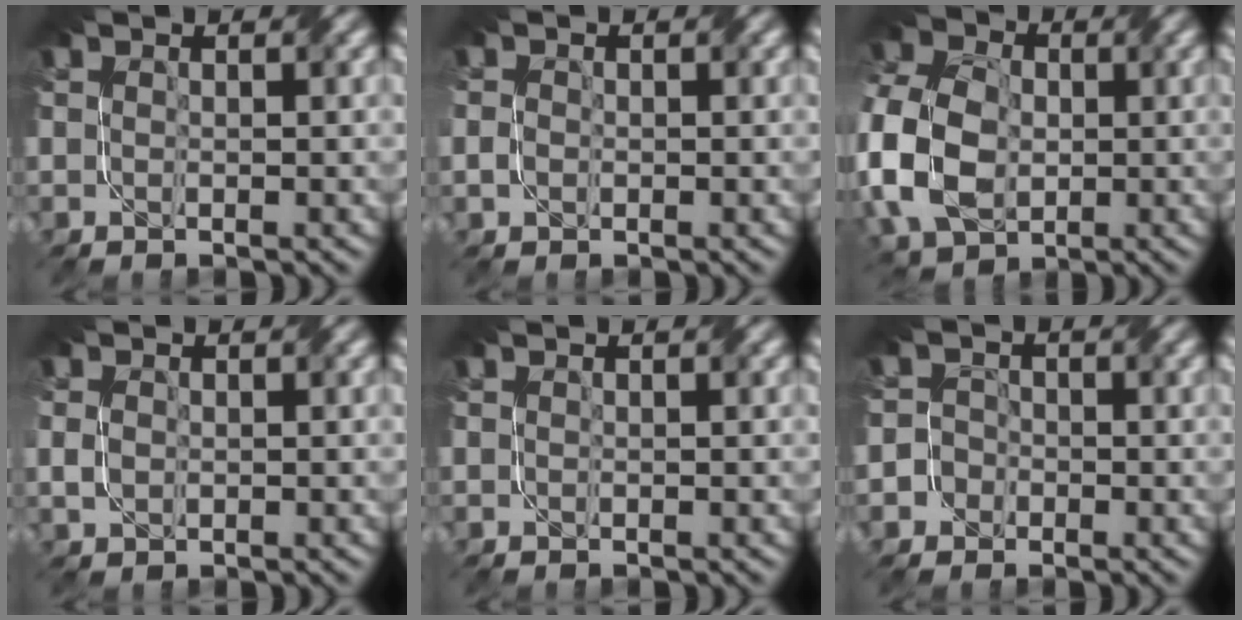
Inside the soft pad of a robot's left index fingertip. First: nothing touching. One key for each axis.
{"total": 0.9, "fx": -0.7, "fy": 0.3, "fz": 0.4, "tx": -0.006, "ty": 0.001, "tz": -0.018}
{"total": 11.7, "fx": -2.3, "fy": 8.2, "fz": 8.1, "tx": -0.213, "ty": 0.004, "tz": -0.066}
{"total": 1.2, "fx": -0.4, "fy": 0.7, "fz": 0.8, "tx": -0.019, "ty": 0.000, "tz": -0.010}
{"total": 0.0}
{"total": 3.1, "fx": -1.7, "fy": 2.5, "fz": 0.3, "tx": 0.021, "ty": 0.013, "tz": -0.050}